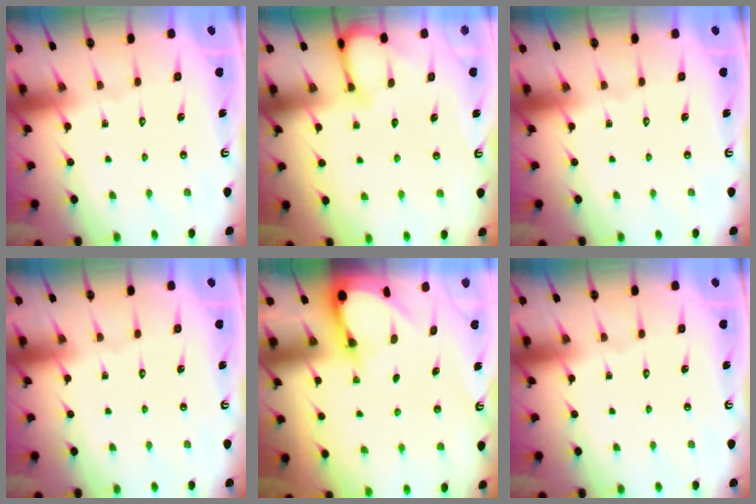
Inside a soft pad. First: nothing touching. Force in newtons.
{"total": 4.1, "press": 4.0, "slide": 0.5}
{"total": 0.0}
{"total": 0.0}
{"total": 2.9, "press": 2.9, "slide": 0.3}
{"total": 0.0}